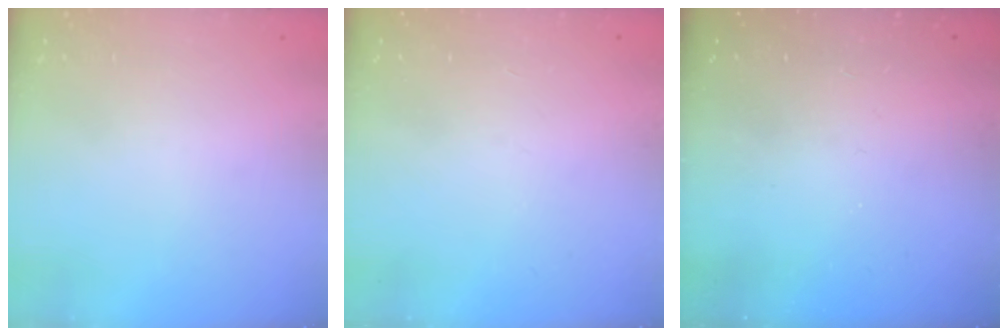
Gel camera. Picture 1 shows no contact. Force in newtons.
{"total": 0.0}
{"total": 0.0}